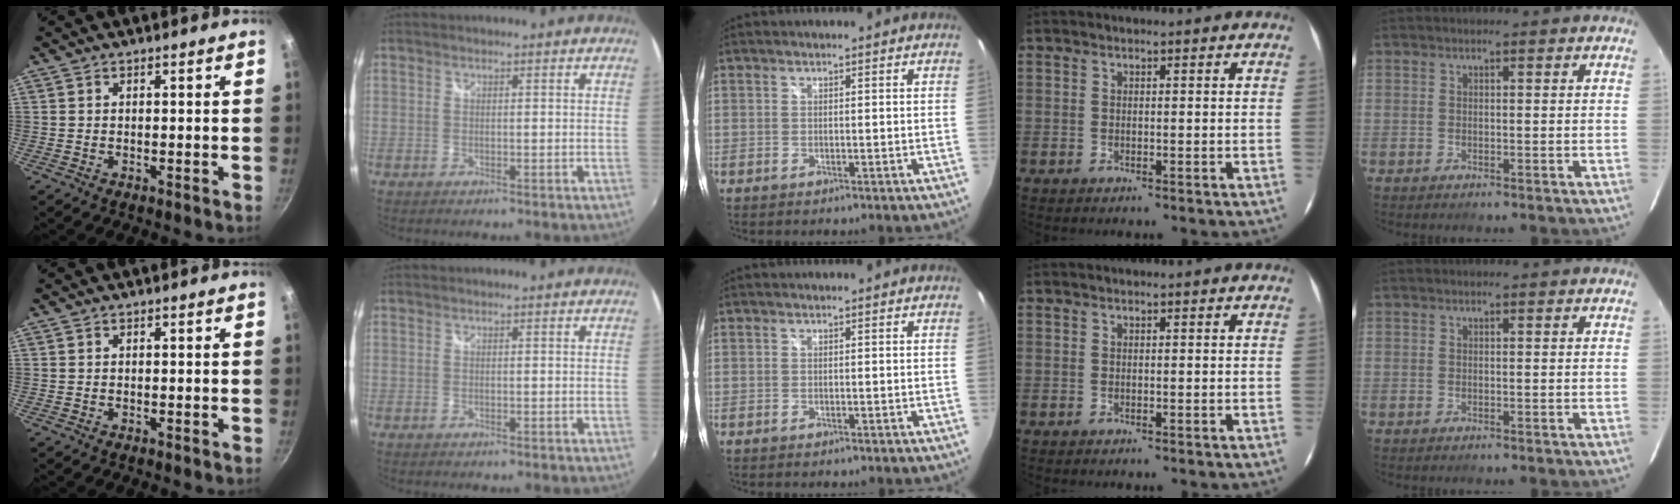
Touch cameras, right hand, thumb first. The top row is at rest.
{}